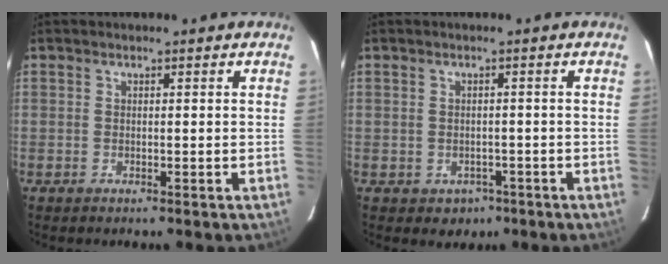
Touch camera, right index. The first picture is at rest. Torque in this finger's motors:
{"motor_torque": [0.06, -0.04, -0.04, -0.04]}